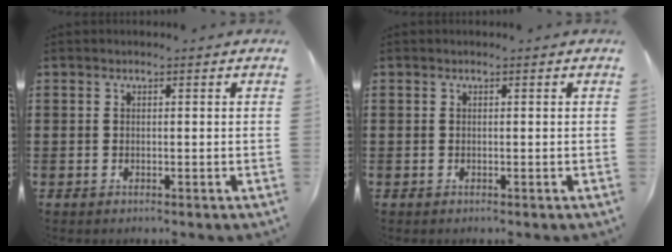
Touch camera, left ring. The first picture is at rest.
{"total": 0.0}